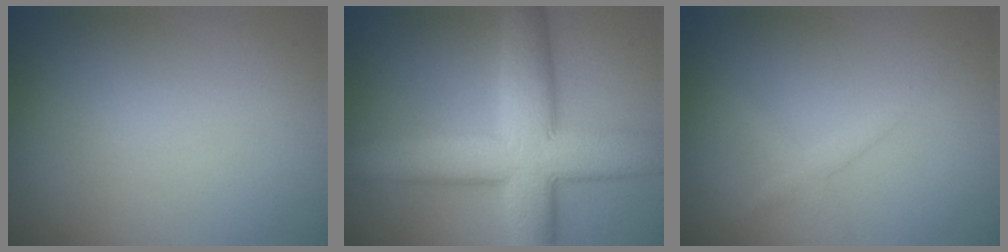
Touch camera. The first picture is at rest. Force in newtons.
{"total": 10.3, "press": 10.3, "slide": 0.3}
{"total": 1.4, "press": 1.4, "slide": 0.1}